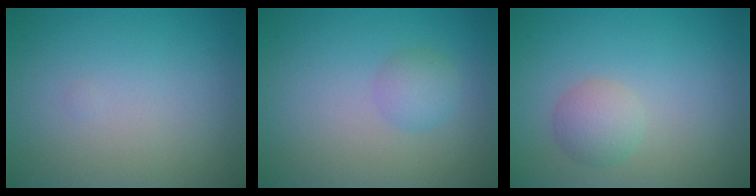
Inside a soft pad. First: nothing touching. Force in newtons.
{"total": 1.7, "press": 1.7, "slide": 0.1}
{"total": 2.1, "press": 2.1, "slide": 0.1}